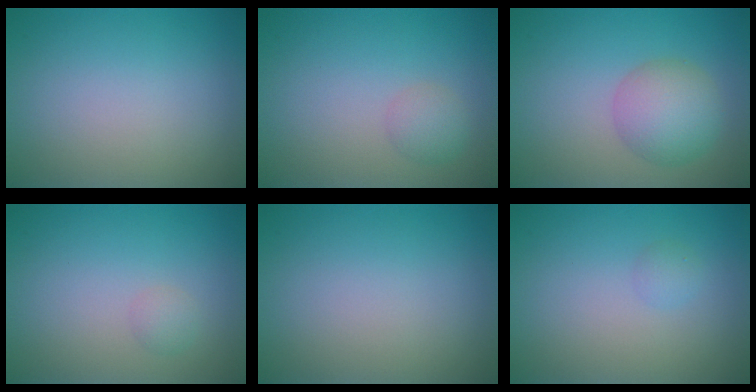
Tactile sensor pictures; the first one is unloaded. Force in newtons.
{"total": 1.6, "press": 1.6, "slide": 0.1}
{"total": 4.3, "press": 4.3, "slide": 0.2}
{"total": 0.9, "press": 0.9, "slide": 0.0}
{"total": 0.0}
{"total": 0.9, "press": 0.9, "slide": 0.0}